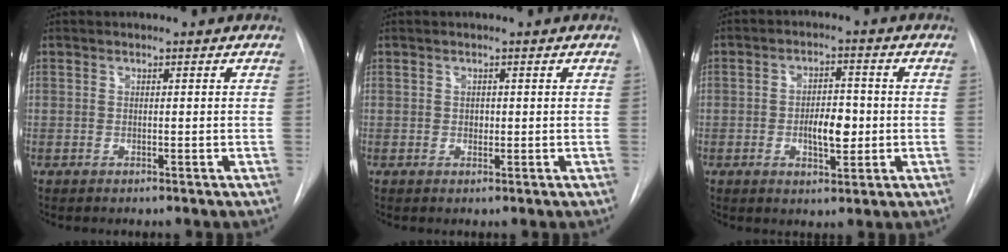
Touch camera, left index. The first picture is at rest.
{"total": 0.7, "force": [0.2, 0.6, 0.4], "torque": [-0.003, 0.001, 0.002]}
{"total": 5.7, "force": [-0.8, 2.5, 5.0], "torque": [-0.082, 0.004, -0.010]}